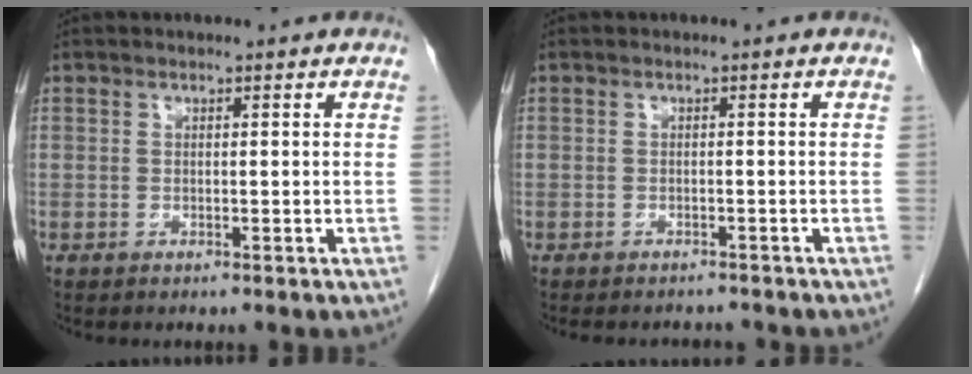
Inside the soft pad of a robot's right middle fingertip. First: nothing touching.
{"total": 5.0, "force": [-4.7, 1.4, 1.1], "torque": [-0.012, -0.005, -0.058]}